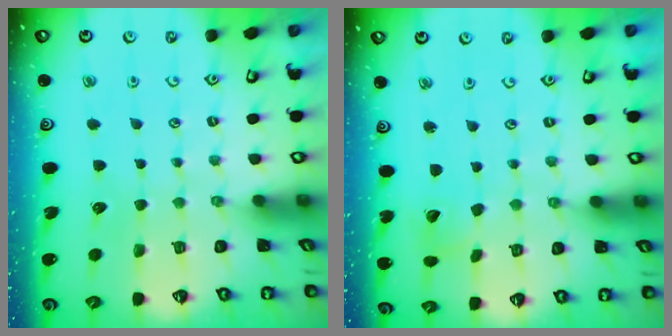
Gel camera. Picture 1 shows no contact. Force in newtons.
{"total": 3.5, "press": 3.5, "slide": 0.4}